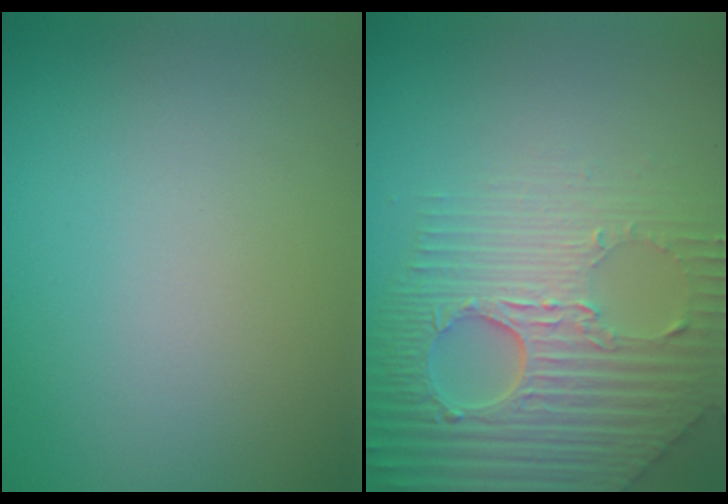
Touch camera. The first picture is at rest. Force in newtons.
{"total": 8.5, "press": 5.8, "slide": 6.2}